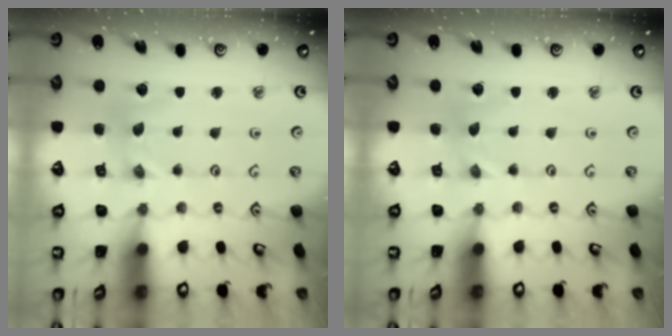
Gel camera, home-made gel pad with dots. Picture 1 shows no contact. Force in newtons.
{"total": 0.0}